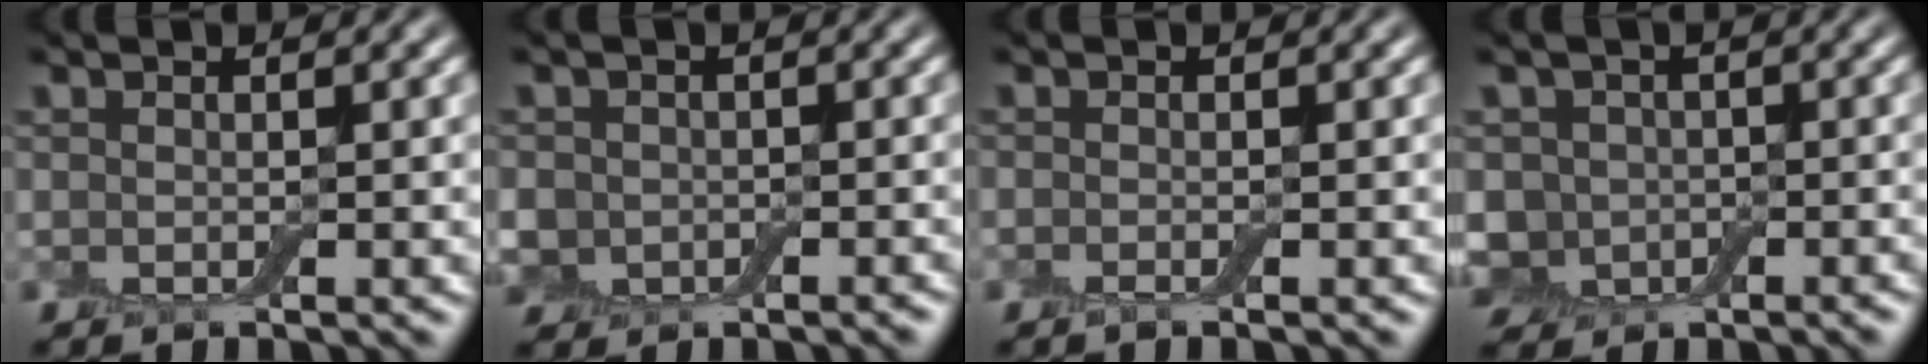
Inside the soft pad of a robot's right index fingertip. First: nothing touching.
{"total": 4.8, "force": [-1.2, 4.4, 1.4], "torque": [-0.021, -0.003, -0.036]}
{"total": 0.6, "force": [-0.4, 0.1, 0.4], "torque": [-0.007, -0.005, -0.007]}
{"total": 4.0, "force": [-1.1, 3.6, 1.3], "torque": [-0.013, 0.003, -0.030]}